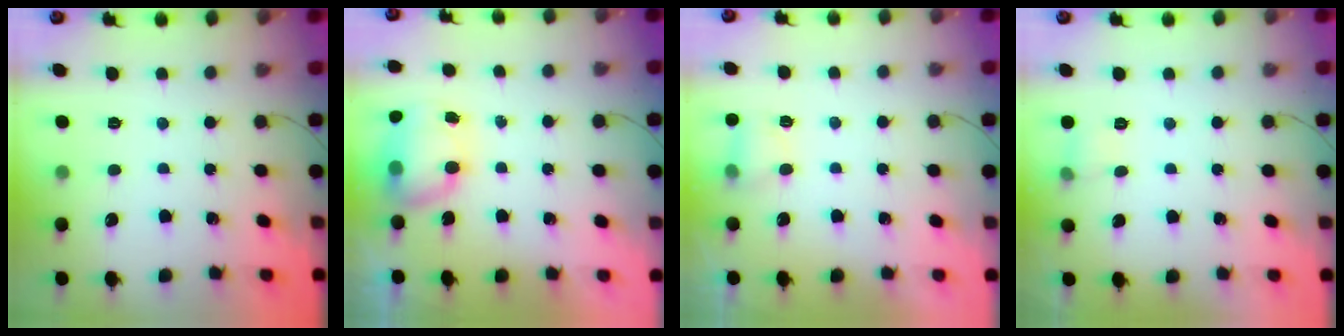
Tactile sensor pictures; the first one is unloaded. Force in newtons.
{"total": 7.9, "press": 7.7, "slide": 1.9}
{"total": 5.2, "press": 4.9, "slide": 1.6}
{"total": 4.5, "press": 4.3, "slide": 1.3}